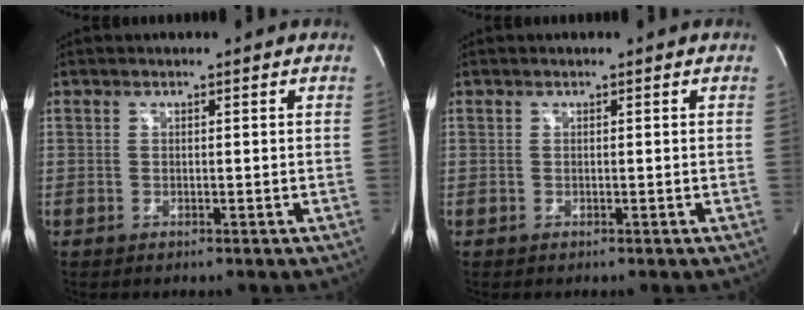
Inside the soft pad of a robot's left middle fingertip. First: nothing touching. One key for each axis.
{"total": 0.0}